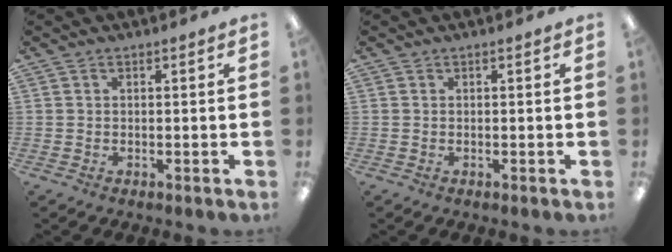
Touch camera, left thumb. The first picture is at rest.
{"total": 0.0}